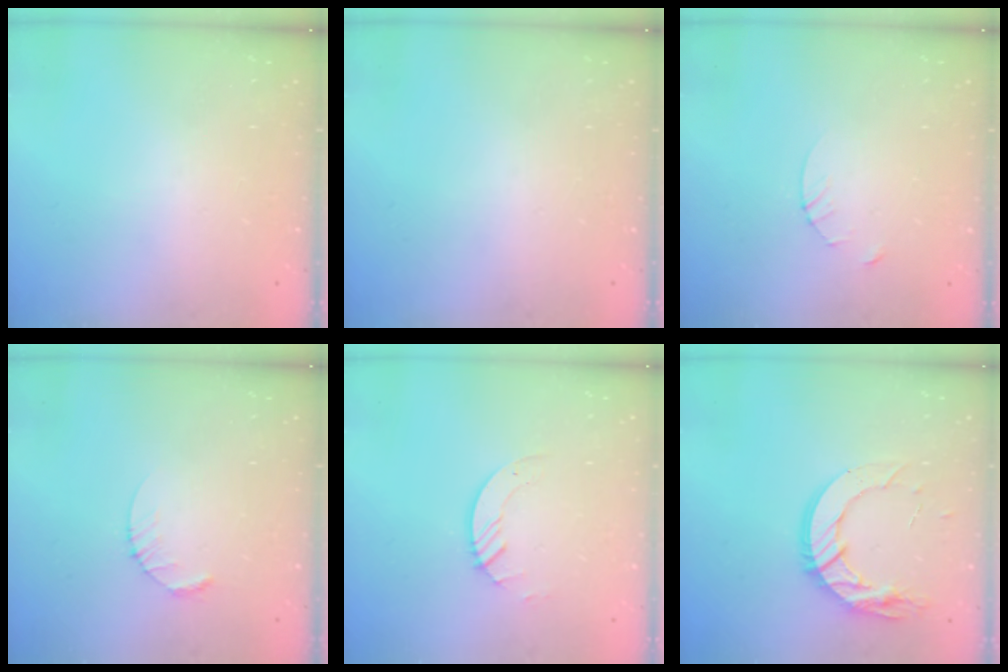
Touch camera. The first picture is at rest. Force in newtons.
{"total": 0.0}
{"total": 3.2, "press": 3.2, "slide": 0.3}
{"total": 2.6, "press": 2.6, "slide": 0.4}
{"total": 2.6, "press": 2.6, "slide": 0.3}
{"total": 13.8, "press": 13.8, "slide": 1.0}